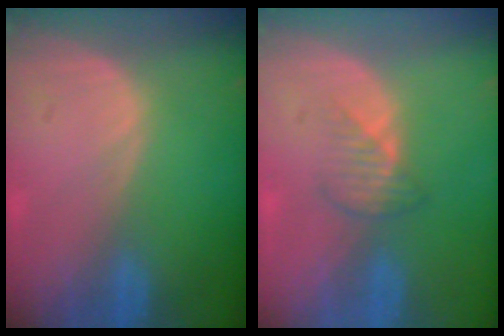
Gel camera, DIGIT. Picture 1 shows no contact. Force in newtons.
{"total": 2.6, "press": 2.6, "slide": 0.4}